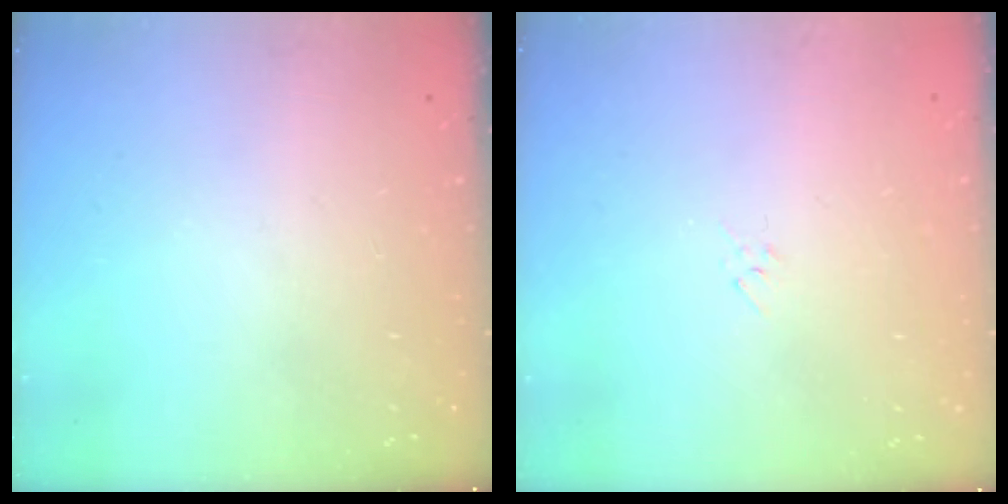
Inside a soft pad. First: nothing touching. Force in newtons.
{"total": 2.9, "press": 2.9, "slide": 0.6}